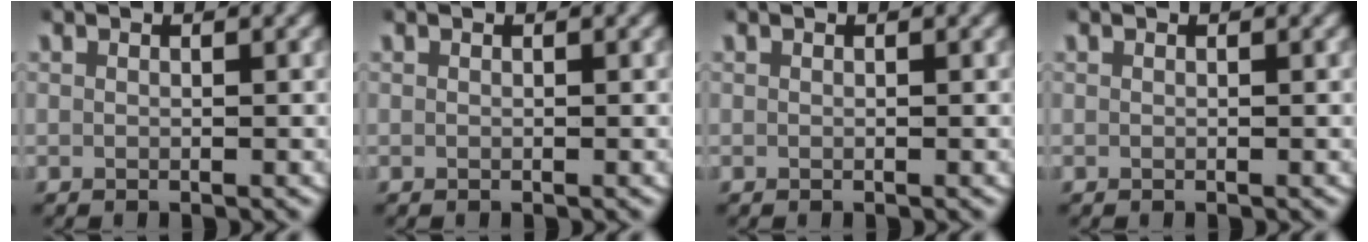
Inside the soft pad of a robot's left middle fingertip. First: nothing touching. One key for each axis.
{"total": 0.0}
{"total": 0.0}
{"total": 0.0}